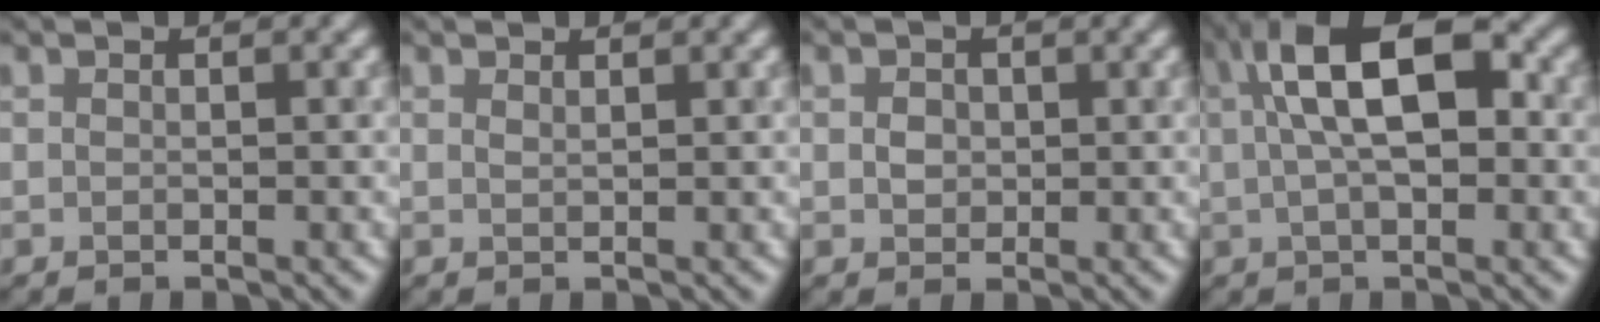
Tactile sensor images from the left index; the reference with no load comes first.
{"total": 0.0}
{"total": 0.9, "force": [0.1, 0.9, 0.1], "torque": [-0.003, 0.002, 0.002]}
{"total": 8.8, "force": [2.0, 3.8, 7.7], "torque": [-0.120, 0.023, 0.027]}